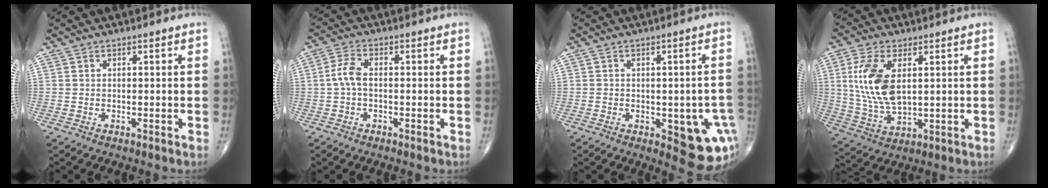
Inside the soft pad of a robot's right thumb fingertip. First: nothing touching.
{"total": 3.7, "force": [-0.4, 1.8, 3.3], "torque": [-0.076, 0.009, -0.013]}
{"total": 11.3, "force": [-3.2, 5.0, 9.6], "torque": [-0.081, 0.005, -0.025]}
{"total": 12.8, "force": [2.7, 6.6, 10.7], "torque": [-0.223, -0.012, 0.061]}